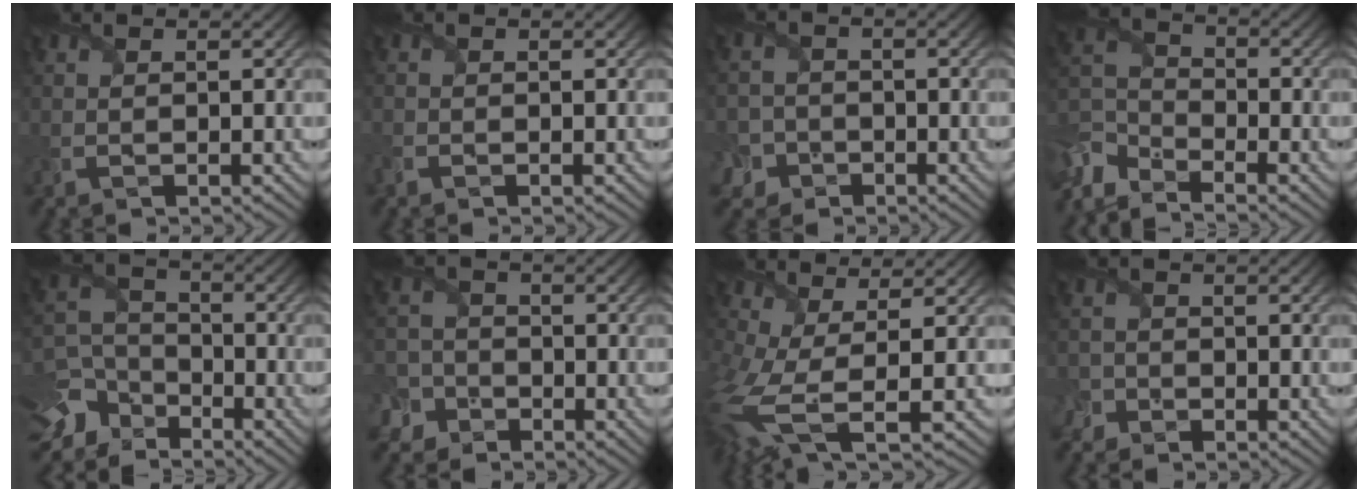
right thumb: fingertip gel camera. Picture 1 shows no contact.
{"total": 0.9, "force": [-0.8, 0.5, 0.2], "torque": [-0.008, -0.003, -0.019]}
{"total": 5.2, "force": [-2.6, 4.3, 1.0], "torque": [-0.019, -0.005, -0.065]}
{"total": 7.0, "force": [-5.7, 2.8, 2.9], "torque": [-0.076, -0.014, -0.132]}
{"total": 10.6, "force": [-6.9, 7.1, 3.8], "torque": [-0.109, -0.032, -0.125]}
{"total": 6.2, "force": [-3.6, 4.8, 1.4], "torque": [-0.026, -0.015, -0.087]}
{"total": 8.6, "force": [-1.3, 3.5, 7.8], "torque": [-0.196, -0.023, -0.024]}
{"total": 2.1, "force": [-1.5, 1.4, 0.1], "torque": [0.003, 0.001, -0.042]}